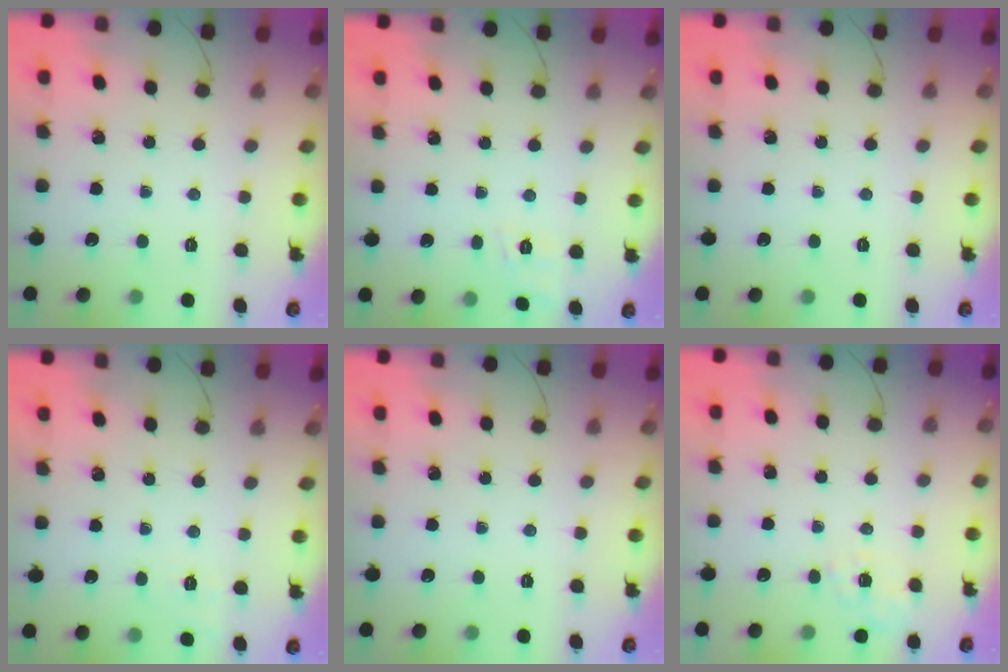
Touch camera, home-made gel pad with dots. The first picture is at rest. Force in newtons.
{"total": 3.4, "press": 3.0, "slide": 1.7}
{"total": 0.0}
{"total": 2.1, "press": 1.2, "slide": 1.8}
{"total": 0.0}
{"total": 2.5, "press": 1.8, "slide": 1.7}